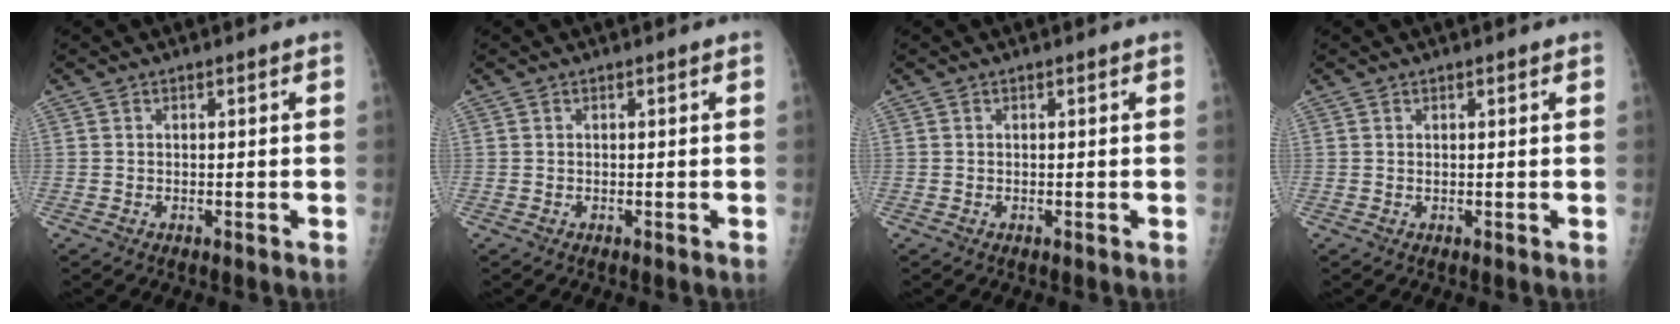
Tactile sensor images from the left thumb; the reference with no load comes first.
{"total": 0.0}
{"total": 0.0}
{"total": 0.5, "force": [0.4, 0.2, 0.3], "torque": [-0.005, -0.001, 0.005]}